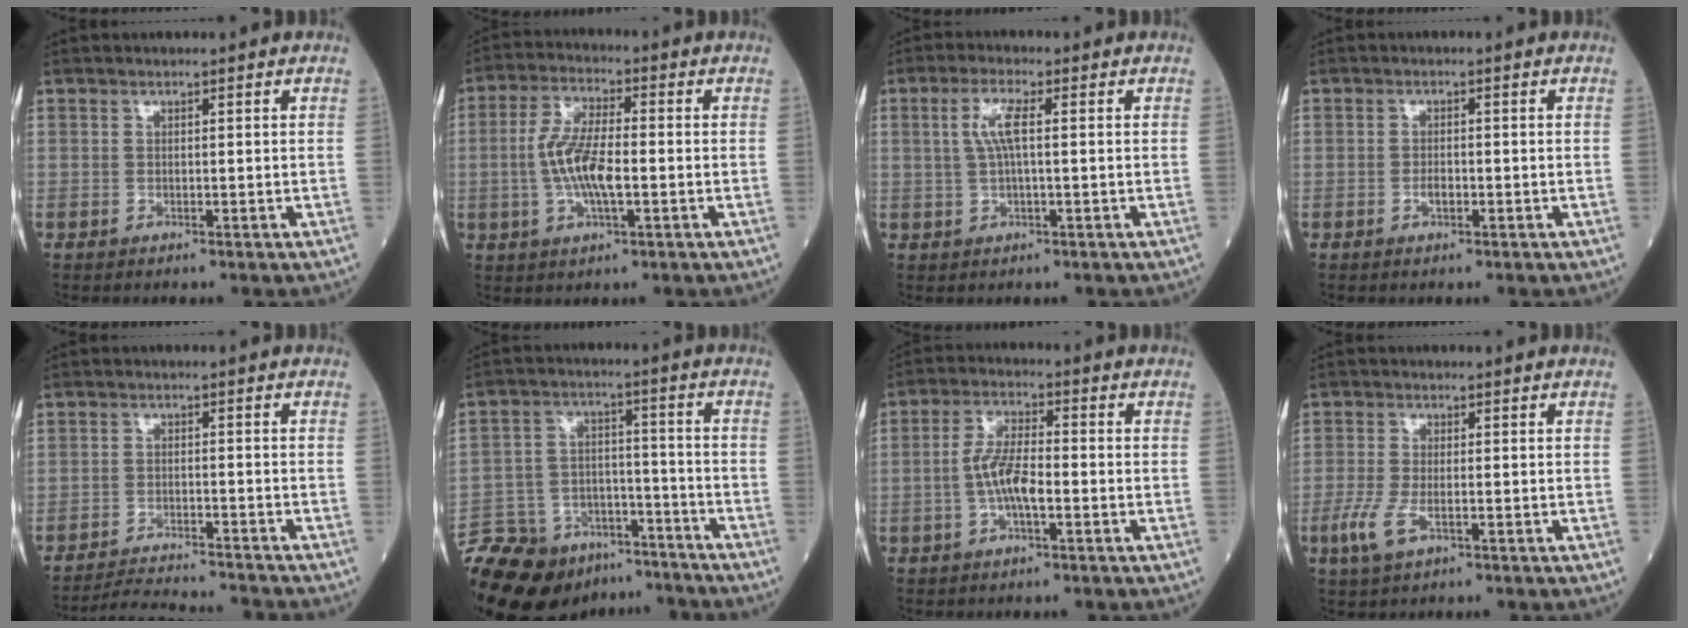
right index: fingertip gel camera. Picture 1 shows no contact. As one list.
[{"total": 8.5, "force": [-1.0, 2.3, 8.1], "torque": [-0.169, 0.003, -0.020]}, {"total": 4.2, "force": [0.8, 0.7, 4.1], "torque": [-0.087, 0.011, 0.015]}, {"total": 1.5, "force": [-0.6, 0.7, 1.2], "torque": [-0.023, 0.001, -0.010]}, {"total": 9.1, "force": [-9.0, -0.3, 1.5], "torque": [-0.022, -0.007, -0.141]}, {"total": 20.7, "force": [-16.2, 9.8, 8.3], "torque": [-0.197, 0.004, -0.253]}, {"total": 6.3, "force": [-1.3, 1.8, 5.9], "torque": [-0.125, 0.008, -0.027]}, {"total": 4.7, "force": [-1.8, 1.7, 4.0], "torque": [-0.097, -0.009, -0.034]}]